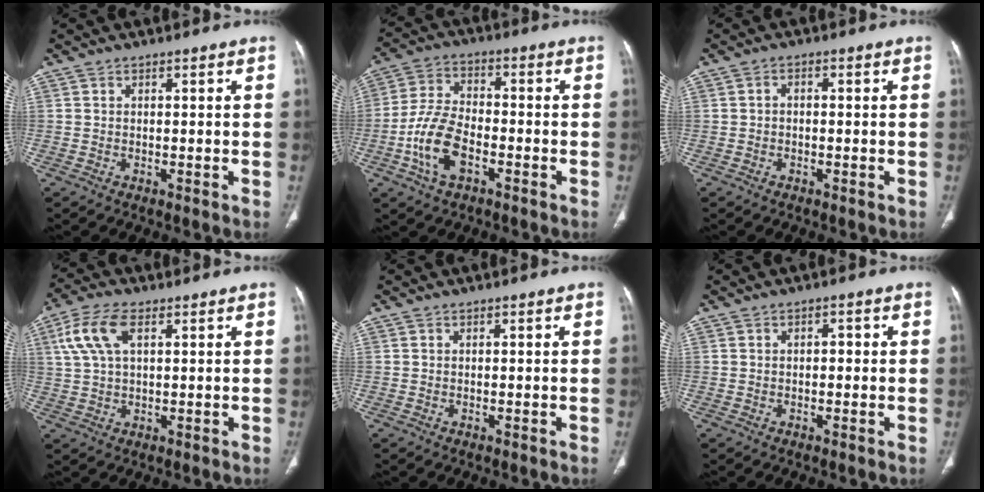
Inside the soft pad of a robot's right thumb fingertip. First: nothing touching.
{"total": 10.7, "force": [-4.1, 5.9, 8.0], "torque": [-0.163, 0.022, -0.079]}
{"total": 1.0, "force": [-0.2, 0.7, 0.7], "torque": [-0.008, 0.005, -0.007]}
{"total": 8.4, "force": [3.1, 4.2, 6.6], "torque": [-0.150, 0.013, 0.062]}
{"total": 0.0}
{"total": 1.3, "force": [0.0, 0.8, 1.0], "torque": [-0.010, 0.004, -0.003]}